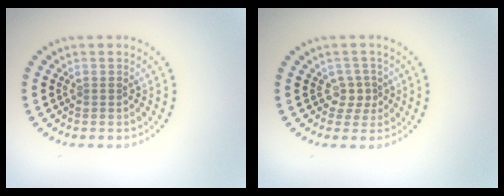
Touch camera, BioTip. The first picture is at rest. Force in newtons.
{"total": 1.7, "press": 1.2, "slide": 1.2}